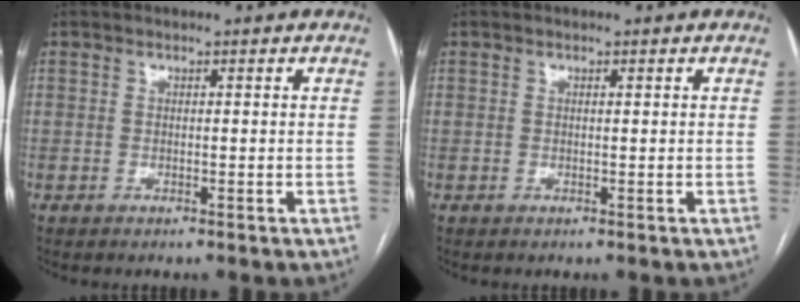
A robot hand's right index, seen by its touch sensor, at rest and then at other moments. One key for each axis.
{"total": 0.0}